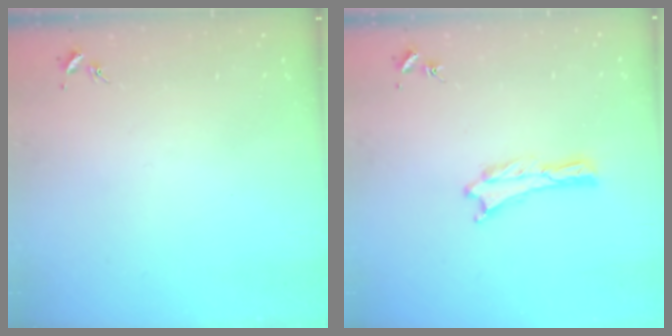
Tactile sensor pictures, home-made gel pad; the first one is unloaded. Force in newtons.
{"total": 0.0}